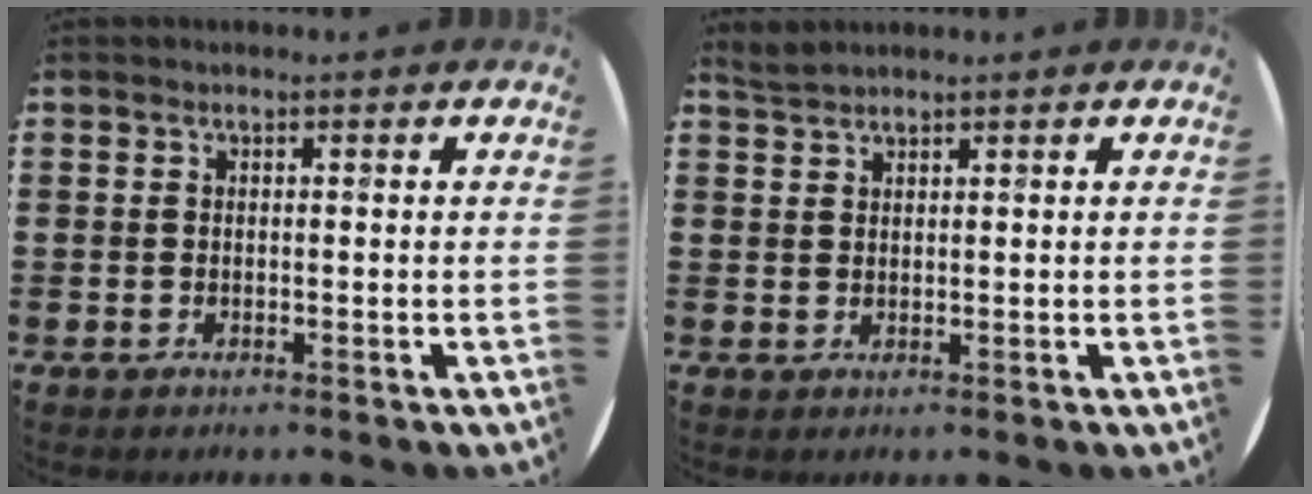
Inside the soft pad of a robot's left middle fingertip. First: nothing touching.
{"total": 1.6, "force": [1.6, 0.0, 0.0], "torque": [-0.004, 0.001, 0.031]}